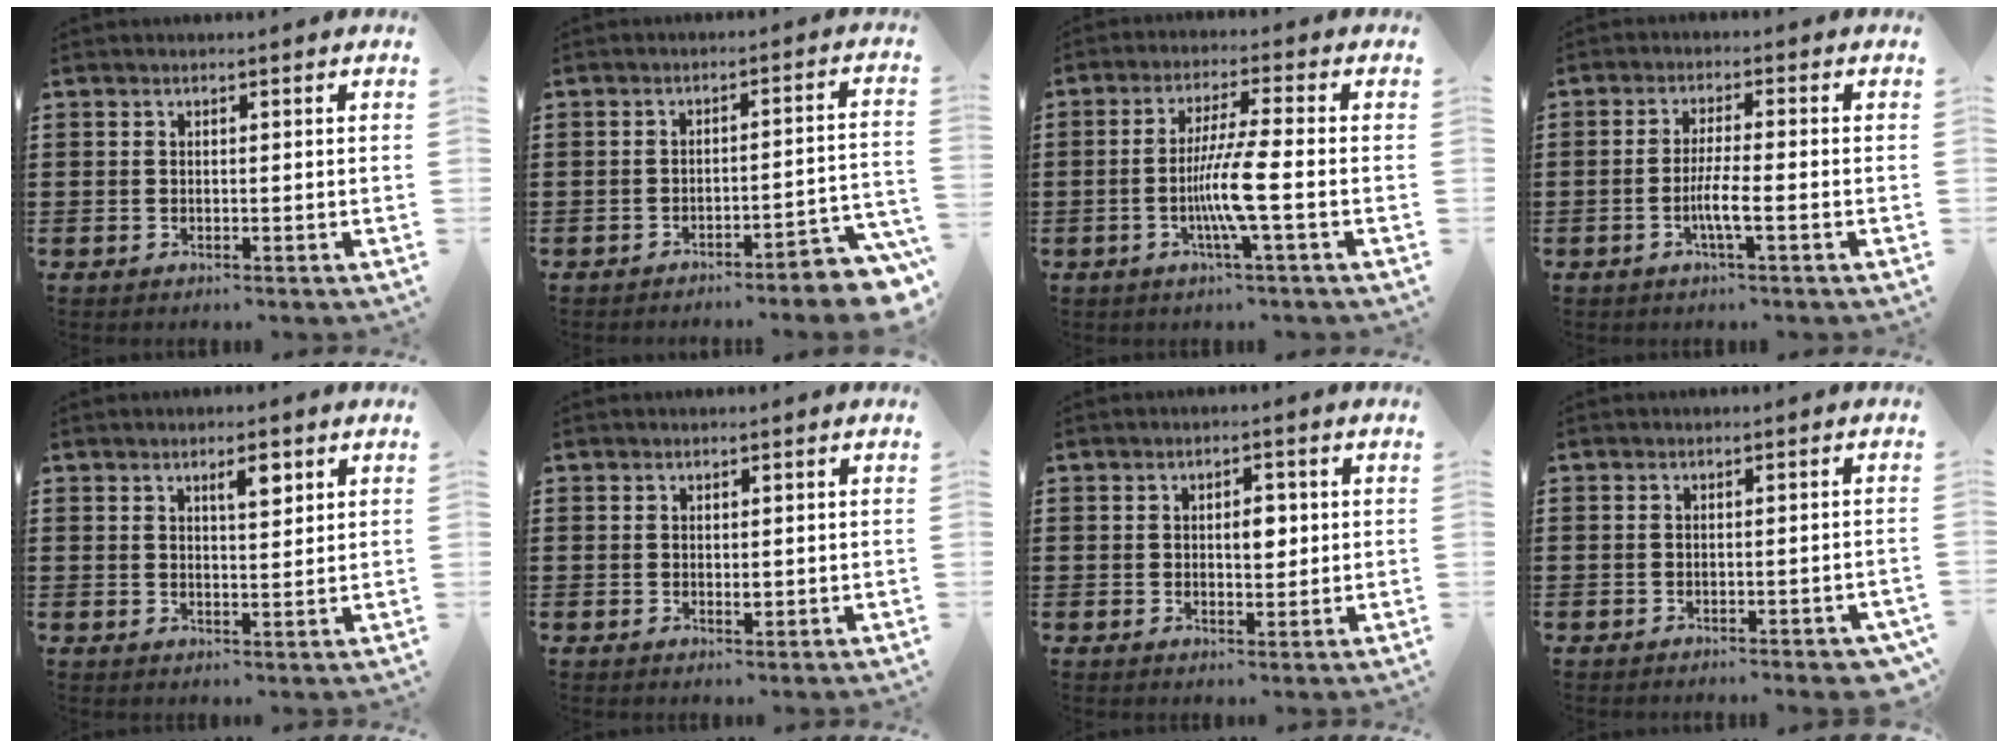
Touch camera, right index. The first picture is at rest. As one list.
[{"total": 4.2, "force": [-3.7, 0.0, 1.9], "torque": [-0.035, -0.013, -0.076]}, {"total": 7.3, "force": [-1.9, -0.4, 7.0], "torque": [-0.141, -0.020, -0.042]}, {"total": 4.2, "force": [-1.6, 0.2, 3.9], "torque": [-0.083, -0.009, -0.034]}, {"total": 3.3, "force": [1.8, 0.7, 2.6], "torque": [-0.039, -0.001, 0.026]}, {"total": 1.1, "force": [0.1, 0.6, 1.0], "torque": [-0.017, 0.002, 0.001]}, {"total": 3.5, "force": [0.4, 1.9, 2.9], "torque": [-0.043, 0.003, 0.001]}, {"total": 1.6, "force": [-1.3, 0.1, 0.9], "torque": [-0.016, 0.001, -0.024]}]